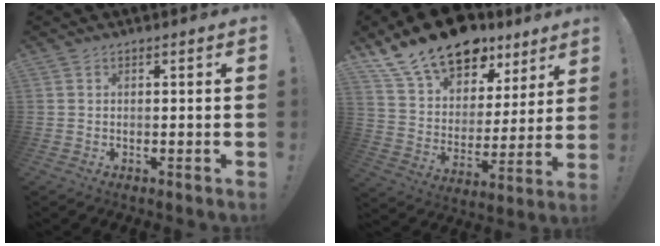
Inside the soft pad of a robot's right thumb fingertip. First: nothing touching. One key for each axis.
{"total": 19.3, "fx": 14.6, "fy": 10.0, "fz": 7.8, "tx": -0.125, "ty": -0.096, "tz": 0.269}